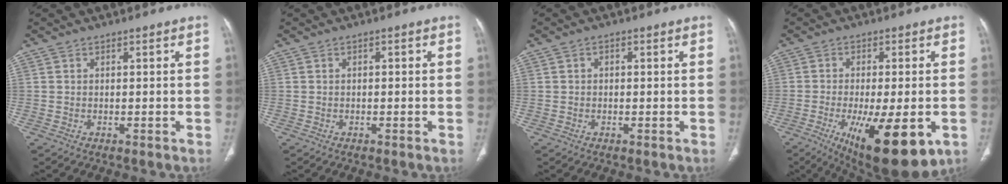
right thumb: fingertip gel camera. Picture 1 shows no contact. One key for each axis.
{"total": 0.7, "fx": 0.0, "fy": 0.4, "fz": 0.5, "tx": -0.007, "ty": 0.001, "tz": -0.001}
{"total": 0.9, "fx": 0.1, "fy": 0.7, "fz": 0.6, "tx": -0.005, "ty": 0.003, "tz": -0.002}
{"total": 18.0, "fx": -6.5, "fy": 6.2, "fz": 15.6, "tx": -0.221, "ty": -0.018, "tz": -0.083}